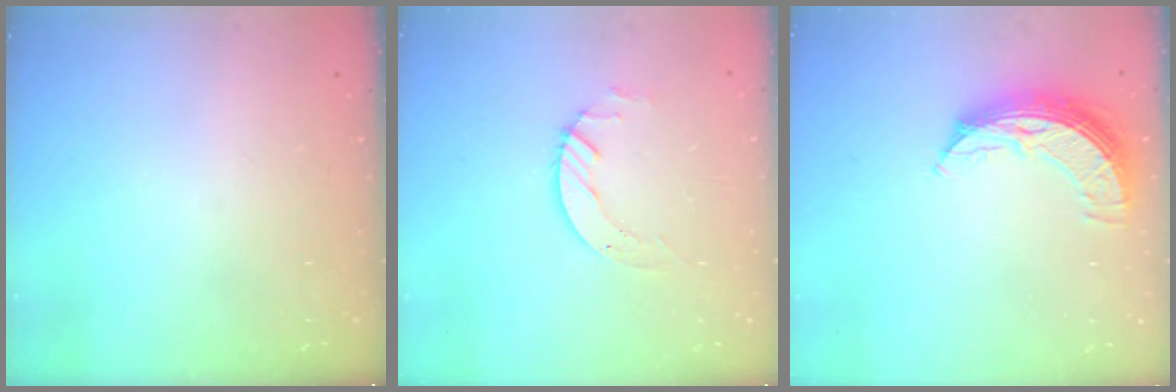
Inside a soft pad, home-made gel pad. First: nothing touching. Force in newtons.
{"total": 4.5, "press": 4.5, "slide": 0.4}
{"total": 9.4, "press": 9.4, "slide": 0.9}